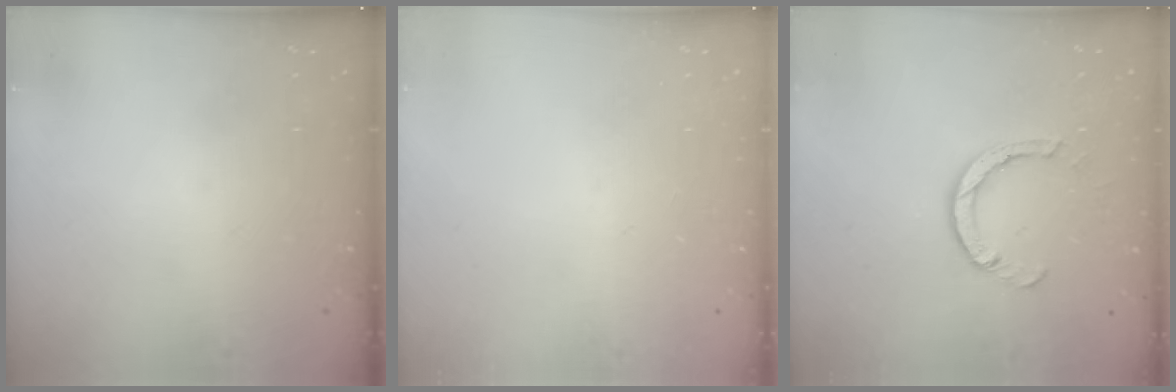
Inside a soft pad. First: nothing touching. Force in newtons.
{"total": 0.0}
{"total": 4.2, "press": 4.2, "slide": 0.1}